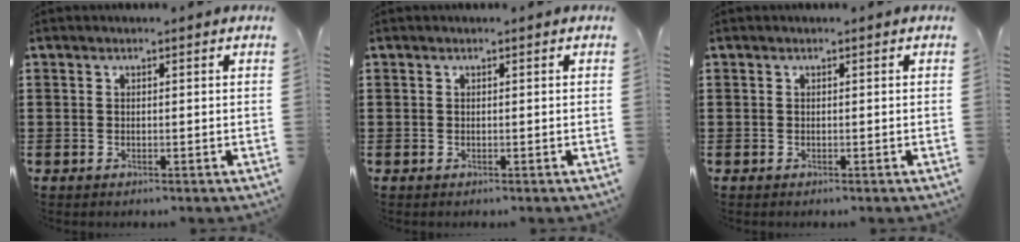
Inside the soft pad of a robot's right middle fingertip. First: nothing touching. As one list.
[{"total": 0.0}, {"total": 0.0}]